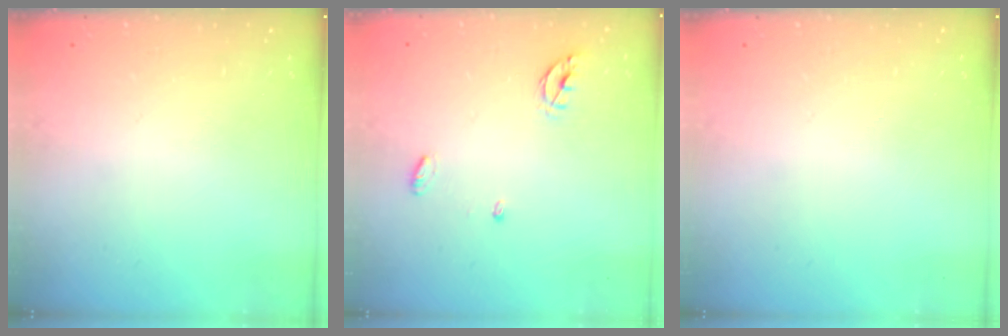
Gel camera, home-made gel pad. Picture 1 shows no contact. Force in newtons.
{"total": 5.1, "press": 5.1, "slide": 0.6}
{"total": 0.0}